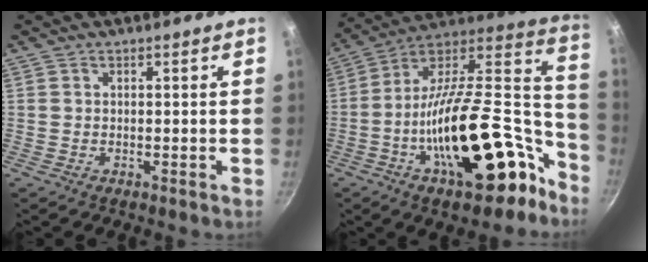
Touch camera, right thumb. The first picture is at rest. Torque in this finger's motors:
{"motor_torque": [1.09, 0.74, 2.19, -0.58, 0.42]}